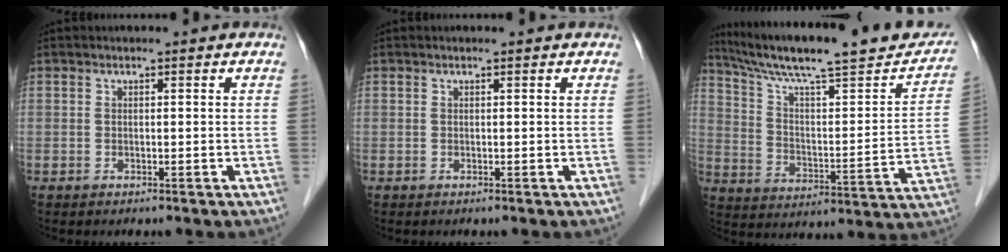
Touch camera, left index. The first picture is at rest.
{"total": 0.6, "force": [0.6, 0.0, 0.2], "torque": [-0.005, 0.004, 0.008]}
{"total": 24.9, "force": [20.9, 3.6, 13.1], "torque": [-0.206, 0.004, 0.302]}